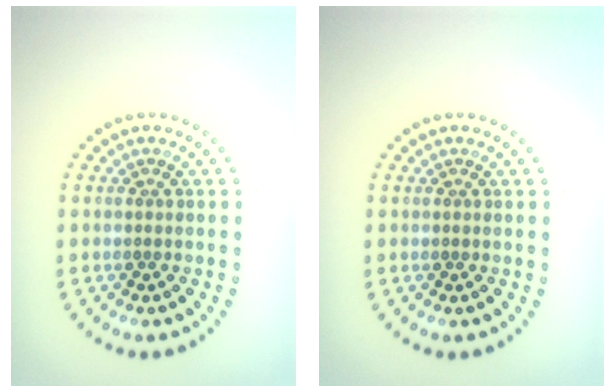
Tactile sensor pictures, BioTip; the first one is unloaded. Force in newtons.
{"total": 0.0}